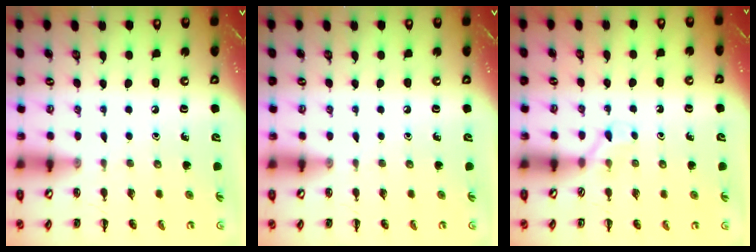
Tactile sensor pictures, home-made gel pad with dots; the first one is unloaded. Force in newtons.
{"total": 0.0}
{"total": 2.6, "press": 2.5, "slide": 0.9}